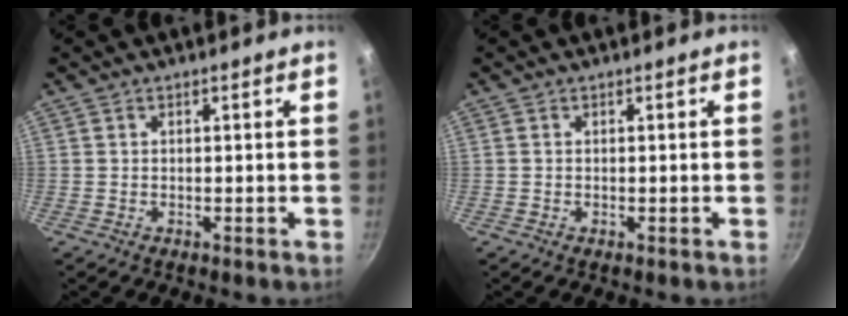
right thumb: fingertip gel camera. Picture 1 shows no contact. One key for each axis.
{"total": 0.0}